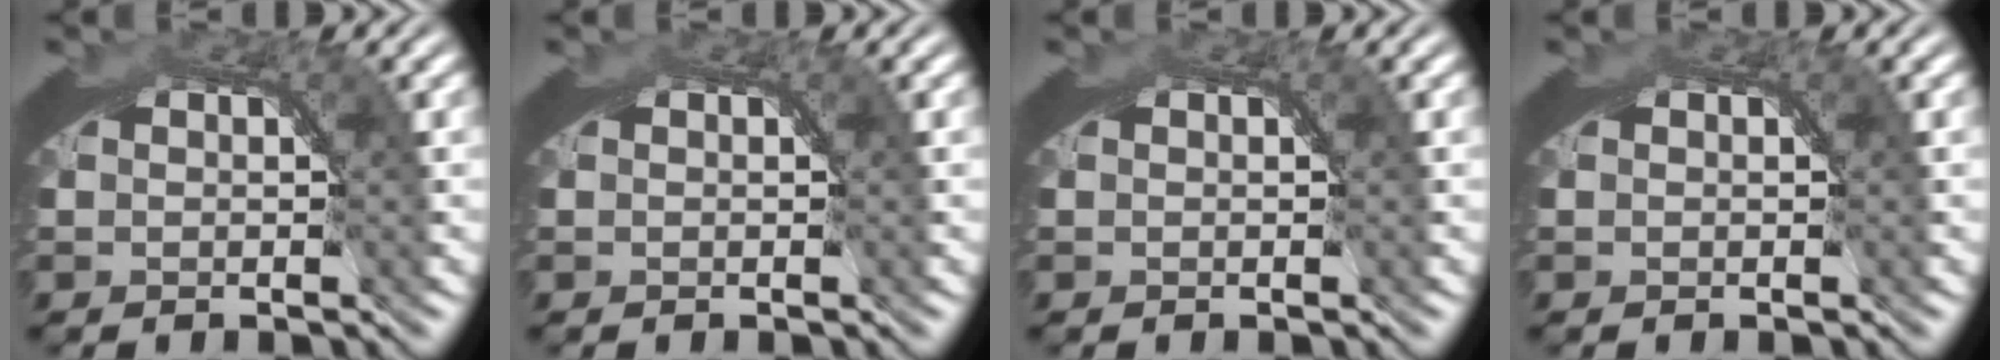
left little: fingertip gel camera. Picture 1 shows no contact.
{"total": 0.0}
{"total": 0.0}
{"total": 0.0}